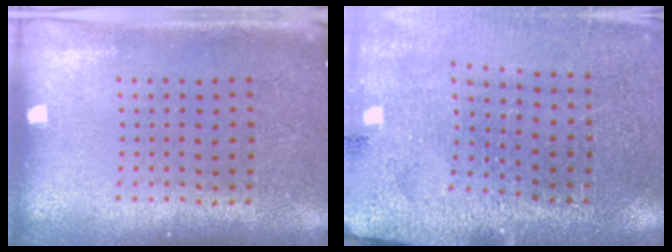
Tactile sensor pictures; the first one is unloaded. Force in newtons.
{"total": 2.9, "press": 2.9, "slide": 0.2}